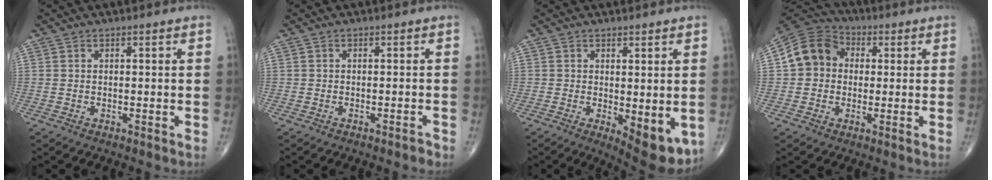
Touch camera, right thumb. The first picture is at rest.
{"total": 0.9, "force": [-0.8, 0.3, 0.3], "torque": [-0.004, 0.003, -0.012]}
{"total": 8.6, "force": [-1.7, 3.5, 7.7], "torque": [-0.090, -0.022, -0.014]}
{"total": 10.0, "force": [0.8, 8.7, 4.9], "torque": [-0.076, 0.026, 0.000]}